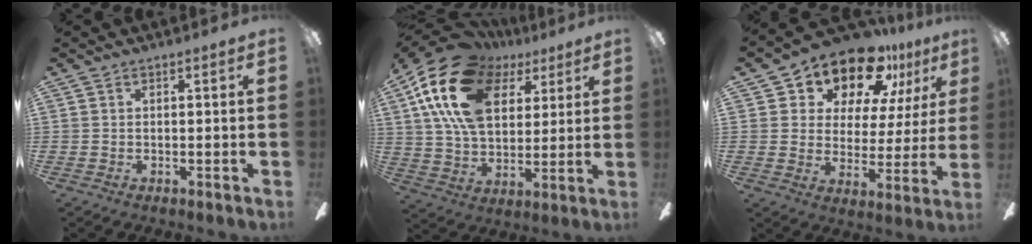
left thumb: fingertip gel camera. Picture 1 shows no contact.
{"total": 22.9, "force": [10.3, 14.5, 14.5], "torque": [-0.288, -0.029, 0.180]}
{"total": 15.4, "force": [12.1, 7.2, 6.4], "torque": [-0.123, -0.077, 0.214]}